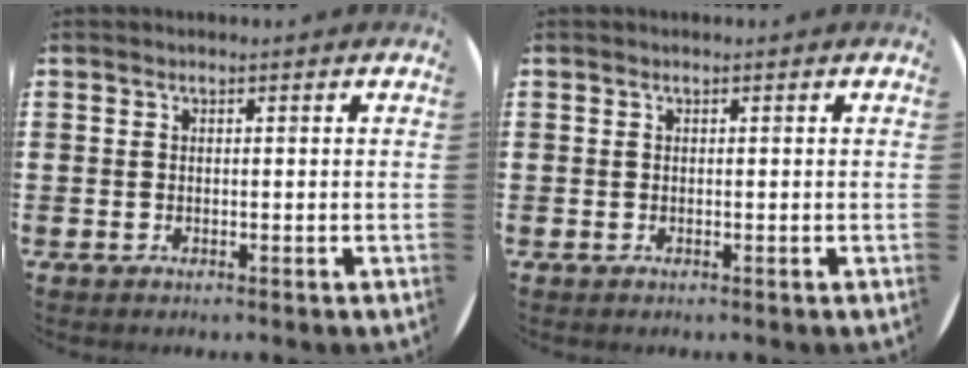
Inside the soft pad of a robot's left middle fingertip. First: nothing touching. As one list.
[{"total": 0.0}]